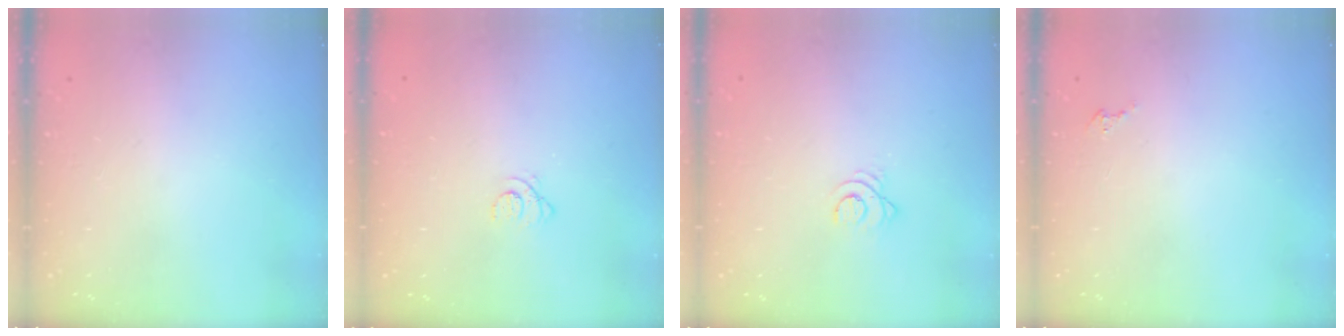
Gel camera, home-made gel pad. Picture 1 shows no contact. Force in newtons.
{"total": 1.2, "press": 1.2, "slide": 0.1}
{"total": 2.7, "press": 2.7, "slide": 0.3}
{"total": 1.7, "press": 1.7, "slide": 0.1}